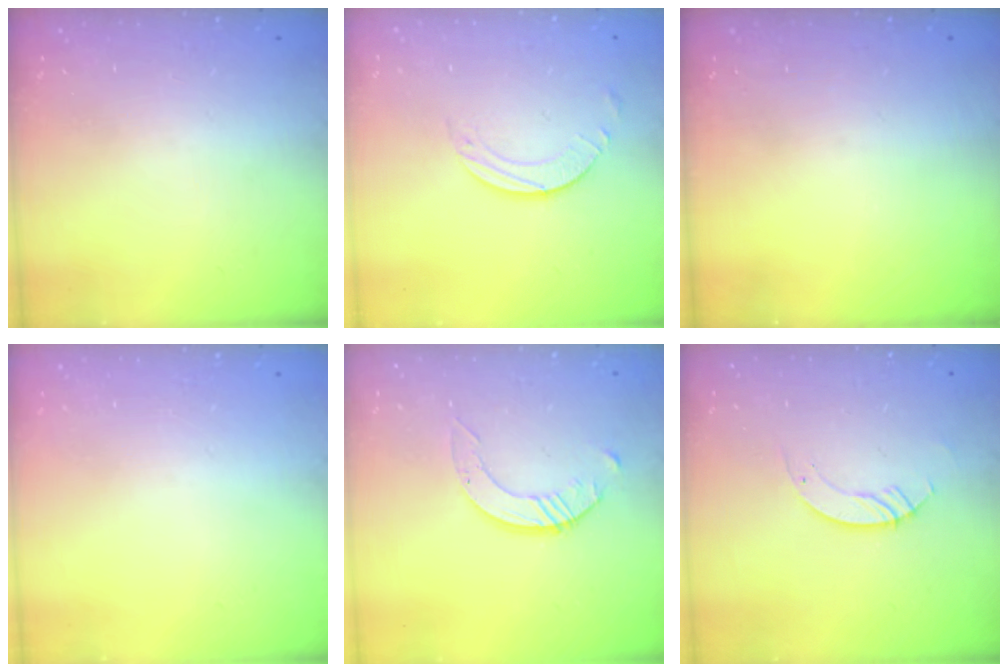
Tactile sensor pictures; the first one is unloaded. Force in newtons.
{"total": 1.9, "press": 1.9, "slide": 0.2}
{"total": 0.0}
{"total": 0.0}
{"total": 3.1, "press": 3.1, "slide": 0.3}
{"total": 3.5, "press": 3.5, "slide": 0.1}